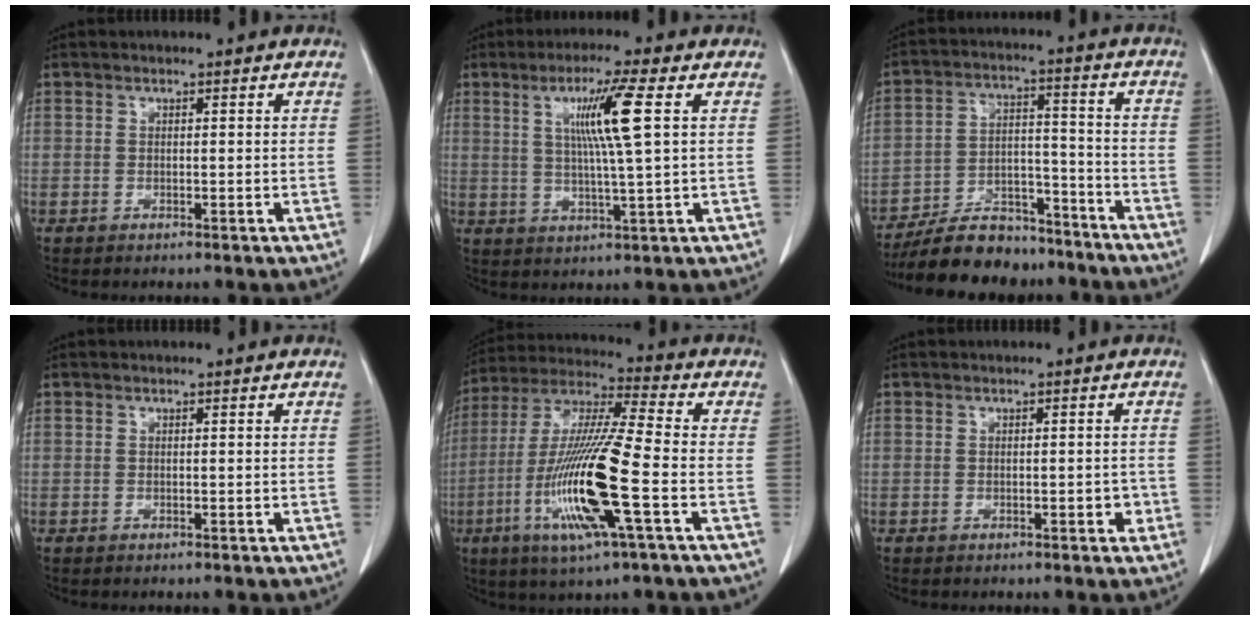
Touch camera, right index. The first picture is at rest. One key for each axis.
{"total": 8.5, "fx": 2.4, "fy": -1.1, "fz": 8.1, "tx": -0.146, "ty": 0.001, "tz": 0.047}
{"total": 13.4, "fx": -11.8, "fy": 4.8, "fz": 4.1, "tx": -0.062, "ty": 0.025, "tz": -0.196}
{"total": 0.0}
{"total": 17.5, "fx": -5.3, "fy": 0.5, "fz": 16.7, "tx": -0.348, "ty": -0.019, "tz": -0.103}
{"total": 1.8, "fx": -0.6, "fy": 0.7, "fz": 1.5, "tx": -0.021, "ty": 0.001, "tz": -0.006}